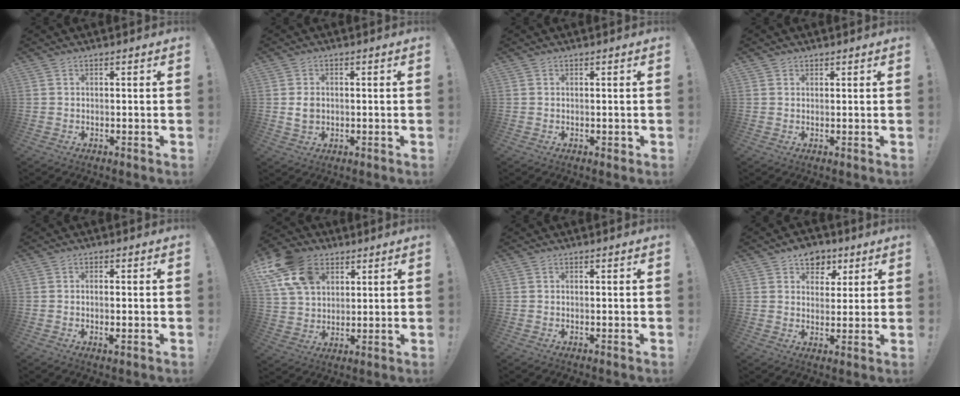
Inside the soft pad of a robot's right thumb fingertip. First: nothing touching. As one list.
[{"total": 3.9, "force": [0.1, 2.9, 2.6], "torque": [-0.044, 0.003, 0.001]}, {"total": 0.9, "force": [0.3, 0.8, 0.4], "torque": [0.000, 0.000, 0.004]}, {"total": 1.1, "force": [0.9, 0.7, 0.1], "torque": [0.005, -0.005, 0.015]}, {"total": 1.8, "force": [-0.4, 0.5, 1.7], "torque": [-0.025, 0.002, -0.007]}, {"total": 16.4, "force": [7.8, 11.6, 8.4], "torque": [-0.153, -0.031, 0.152]}, {"total": 0.0}, {"total": 7.9, "force": [4.4, 6.2, 2.1], "torque": [-0.018, -0.025, 0.086]}]